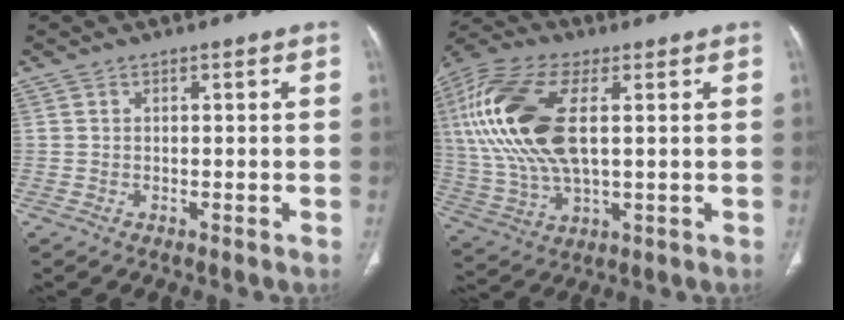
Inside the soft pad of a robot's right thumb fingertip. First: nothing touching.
{"total": 21.4, "force": [4.0, 10.2, 18.4], "torque": [-0.412, -0.001, 0.072]}